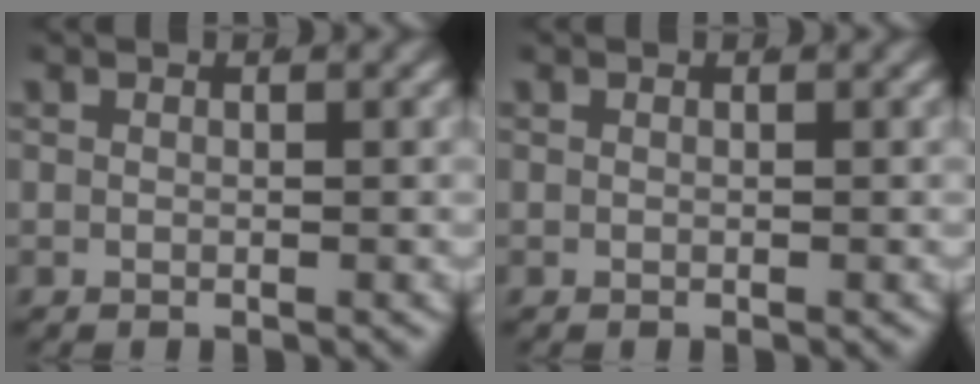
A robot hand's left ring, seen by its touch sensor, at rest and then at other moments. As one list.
[{"total": 0.0}]